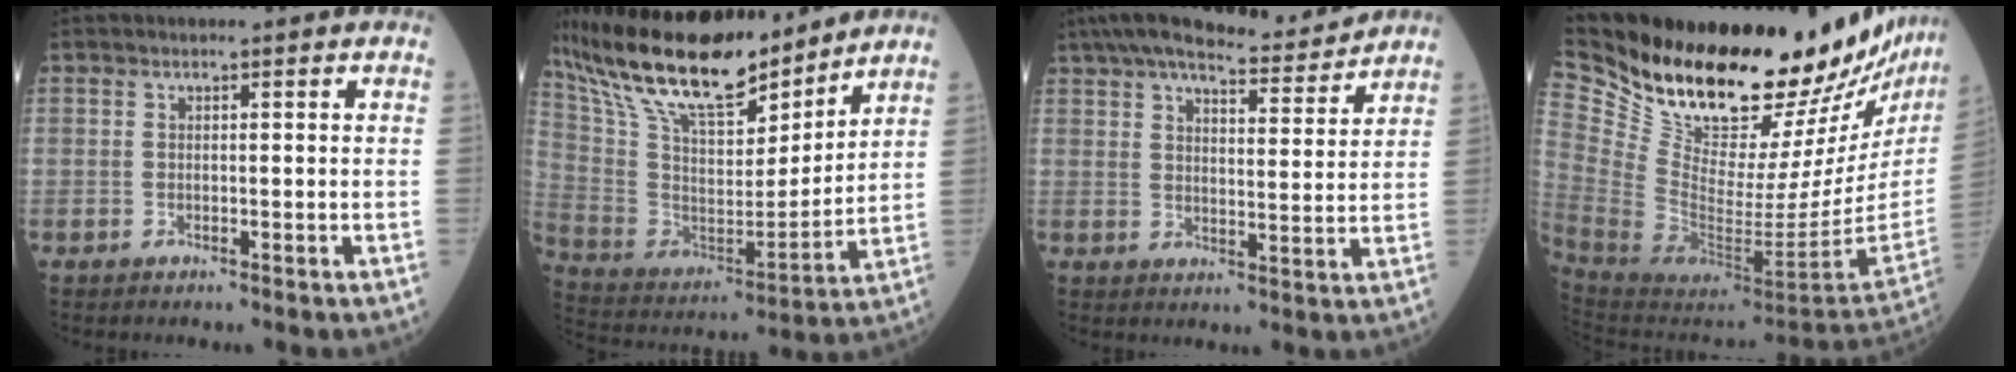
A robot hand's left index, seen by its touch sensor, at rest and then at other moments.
{"total": 22.6, "force": [18.2, 5.8, 12.1], "torque": [-0.232, 0.013, 0.323]}
{"total": 12.9, "force": [11.7, 1.3, 5.4], "torque": [-0.084, 0.003, 0.167]}
{"total": 35.2, "force": [29.8, 7.5, 17.1], "torque": [-0.304, -0.113, 0.430]}